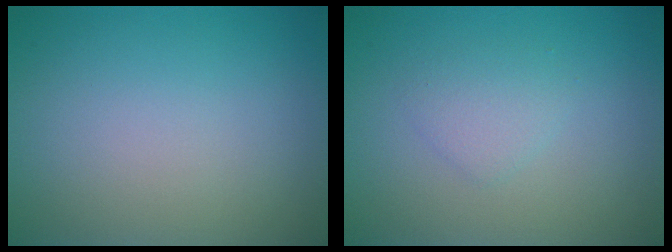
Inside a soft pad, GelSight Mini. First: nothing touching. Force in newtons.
{"total": 1.5, "press": 1.5, "slide": 0.0}